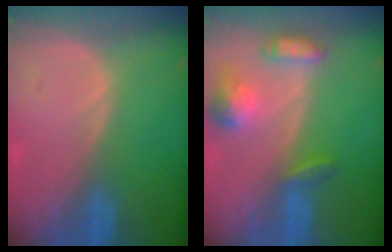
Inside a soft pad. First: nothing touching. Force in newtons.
{"total": 6.2, "press": 6.2, "slide": 0.4}